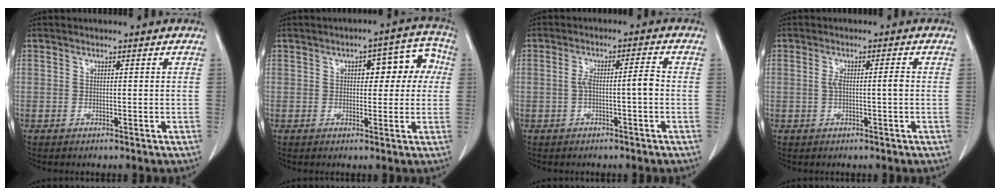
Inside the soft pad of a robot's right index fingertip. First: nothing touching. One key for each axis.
{"total": 7.8, "fx": 1.6, "fy": 3.5, "fz": 6.8, "tx": -0.069, "ty": 0.039, "tz": 0.016}
{"total": 4.1, "fx": -0.8, "fy": 0.5, "fz": 4.0, "tx": -0.074, "ty": 0.018, "tz": -0.007}
{"total": 2.8, "fx": -0.1, "fy": 0.3, "fz": 2.7, "tx": -0.054, "ty": 0.006, "tz": 0.000}